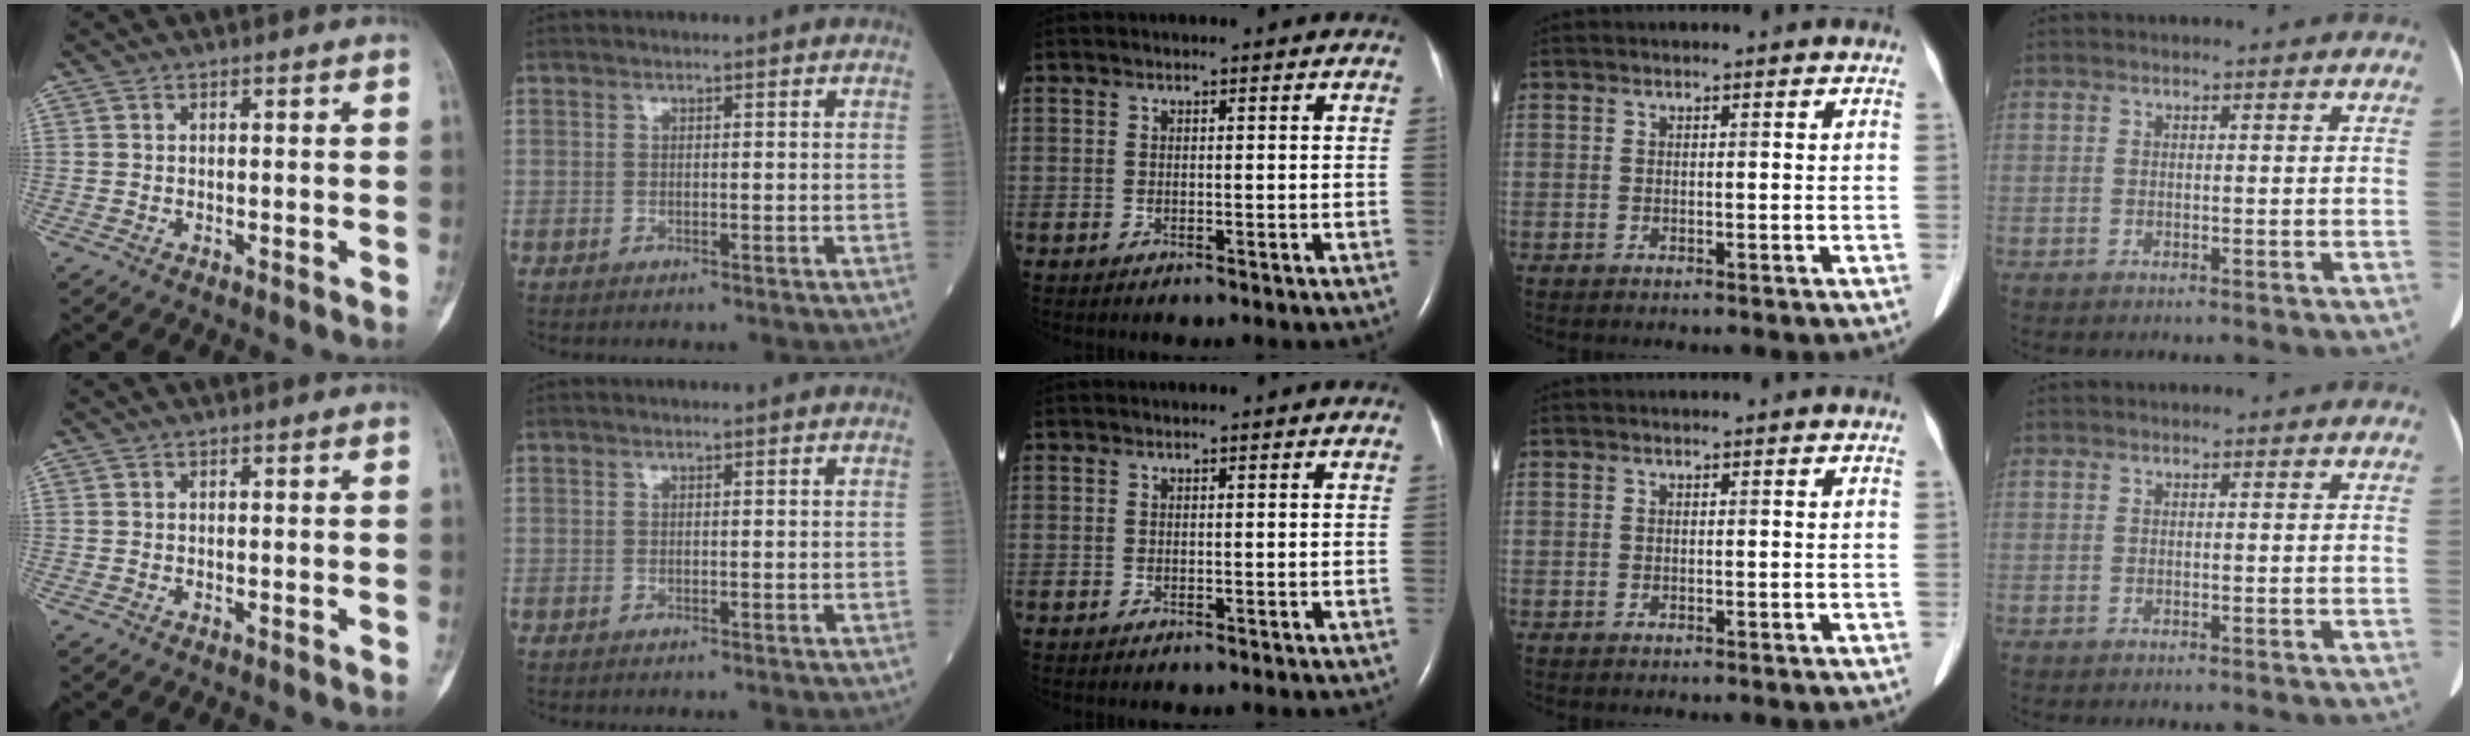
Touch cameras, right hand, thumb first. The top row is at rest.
{}